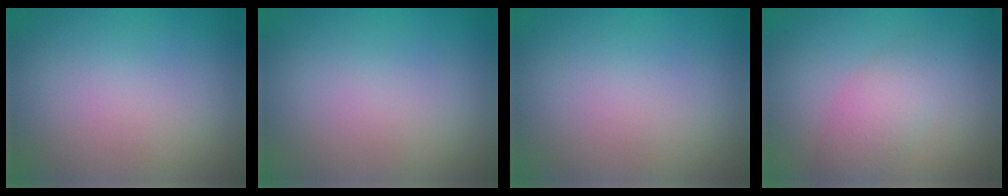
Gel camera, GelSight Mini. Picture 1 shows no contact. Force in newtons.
{"total": 0.0}
{"total": 0.0}
{"total": 3.0, "press": 3.0, "slide": 0.1}